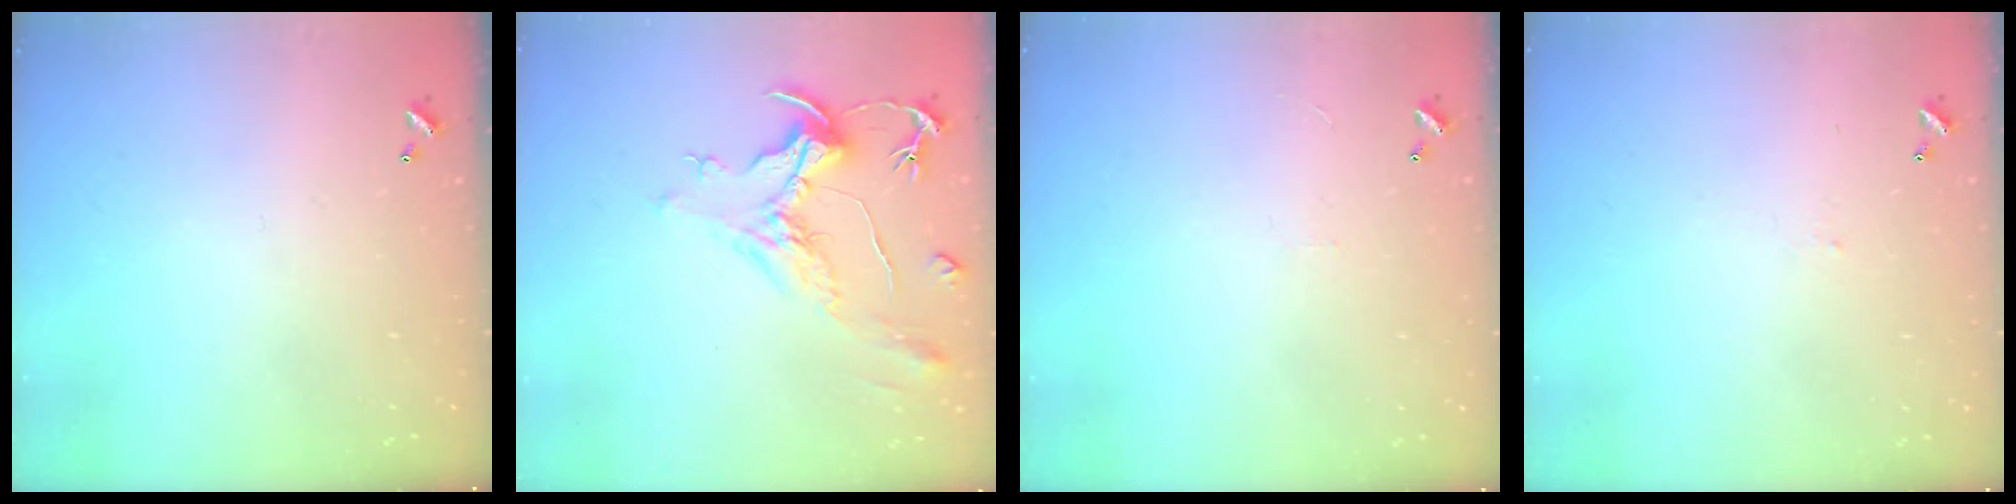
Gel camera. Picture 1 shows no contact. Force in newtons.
{"total": 2.1, "press": 1.6, "slide": 1.4}
{"total": 1.3, "press": 1.3, "slide": 0.4}
{"total": 2.1, "press": 2.1, "slide": 0.2}